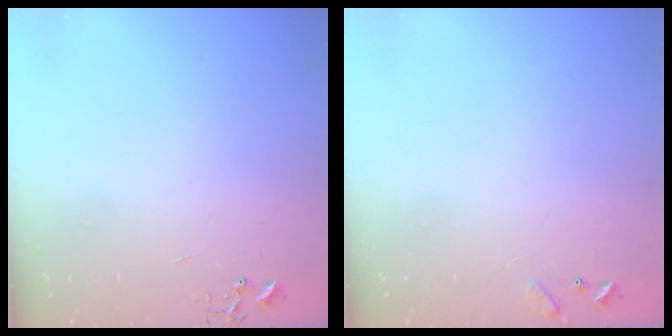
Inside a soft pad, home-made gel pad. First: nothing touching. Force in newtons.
{"total": 6.4, "press": 6.4, "slide": 0.5}